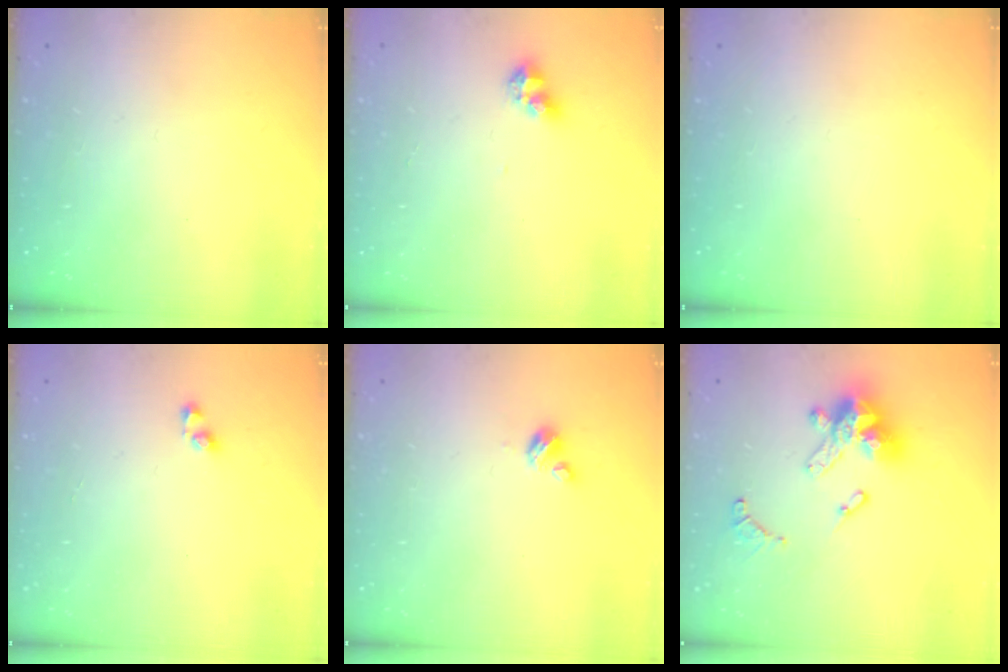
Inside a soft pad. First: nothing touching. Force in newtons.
{"total": 6.7, "press": 6.7, "slide": 0.9}
{"total": 0.0}
{"total": 3.1, "press": 3.1, "slide": 0.2}
{"total": 2.7, "press": 2.7, "slide": 0.3}
{"total": 15.9, "press": 15.8, "slide": 2.0}